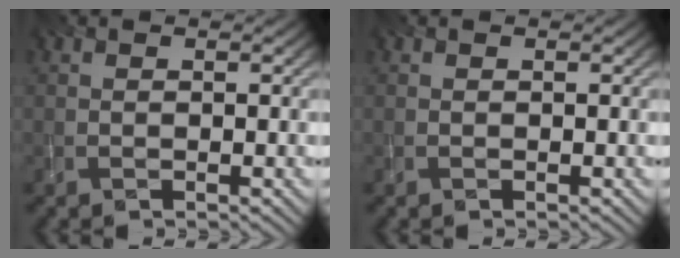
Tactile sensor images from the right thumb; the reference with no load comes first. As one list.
[{"total": 0.0}]